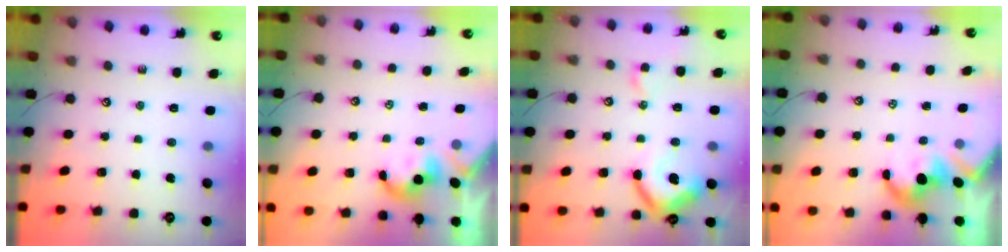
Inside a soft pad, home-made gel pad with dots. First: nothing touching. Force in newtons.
{"total": 0.0}
{"total": 11.2, "press": 11.1, "slide": 1.5}
{"total": 1.7, "press": 1.4, "slide": 1.0}